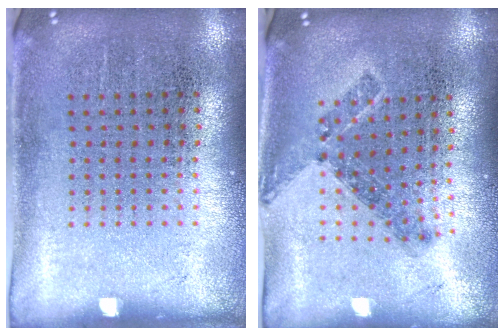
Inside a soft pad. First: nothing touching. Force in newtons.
{"total": 0.9, "press": 0.8, "slide": 0.4}